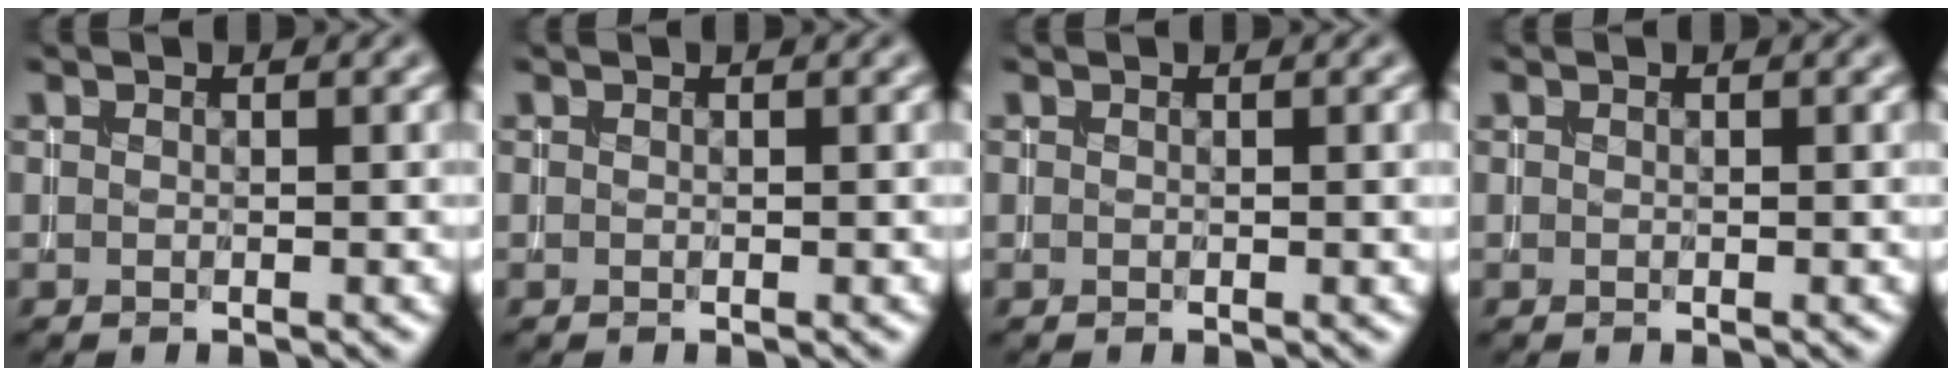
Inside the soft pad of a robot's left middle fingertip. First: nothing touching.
{"total": 0.0}
{"total": 0.6, "force": [0.1, 0.1, 0.6], "torque": [-0.006, 0.000, 0.000]}
{"total": 0.0}